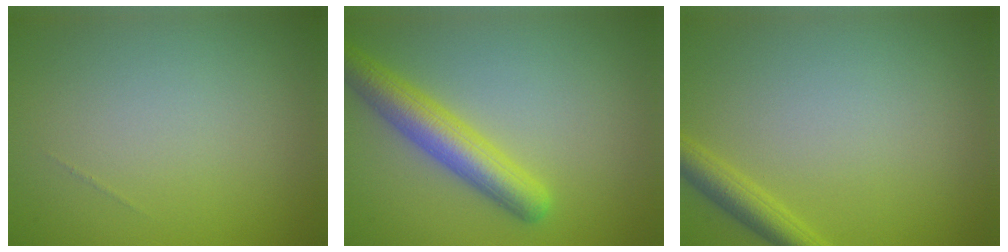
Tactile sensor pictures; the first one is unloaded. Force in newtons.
{"total": 4.6, "press": 4.6, "slide": 0.2}
{"total": 2.3, "press": 2.2, "slide": 0.2}